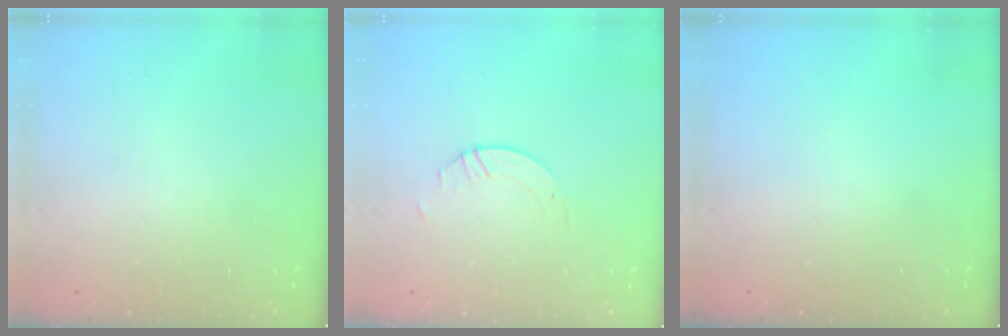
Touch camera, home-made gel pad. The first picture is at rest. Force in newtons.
{"total": 2.1, "press": 2.1, "slide": 0.1}
{"total": 0.0}